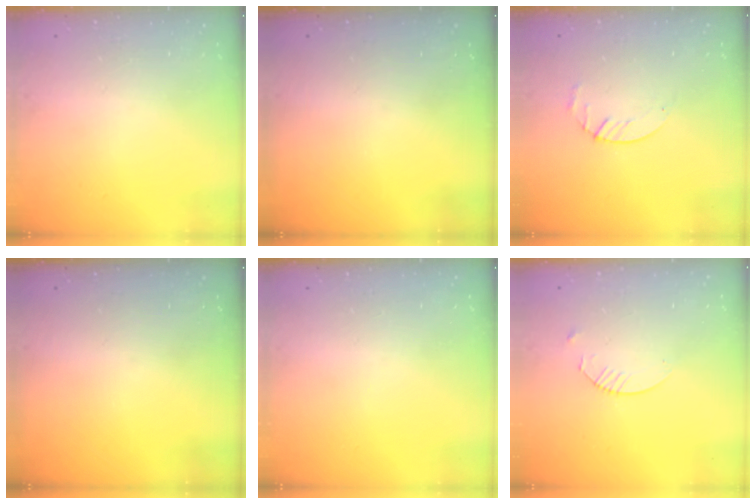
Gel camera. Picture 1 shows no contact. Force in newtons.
{"total": 0.0}
{"total": 2.9, "press": 2.9, "slide": 0.4}
{"total": 0.0}
{"total": 0.0}
{"total": 2.4, "press": 2.4, "slide": 0.3}